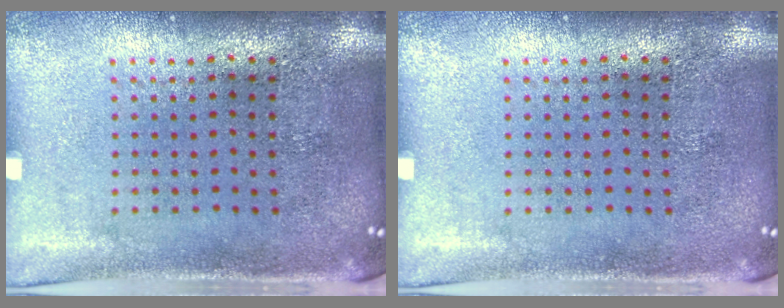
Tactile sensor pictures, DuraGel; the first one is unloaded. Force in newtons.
{"total": 0.0}